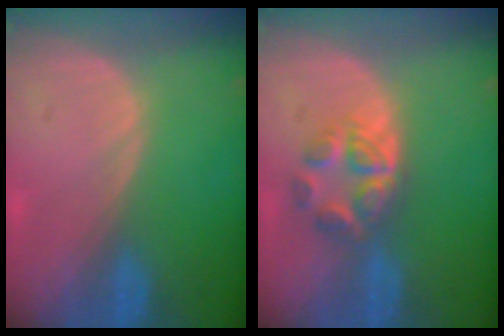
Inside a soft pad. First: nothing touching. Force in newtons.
{"total": 5.3, "press": 5.1, "slide": 1.5}